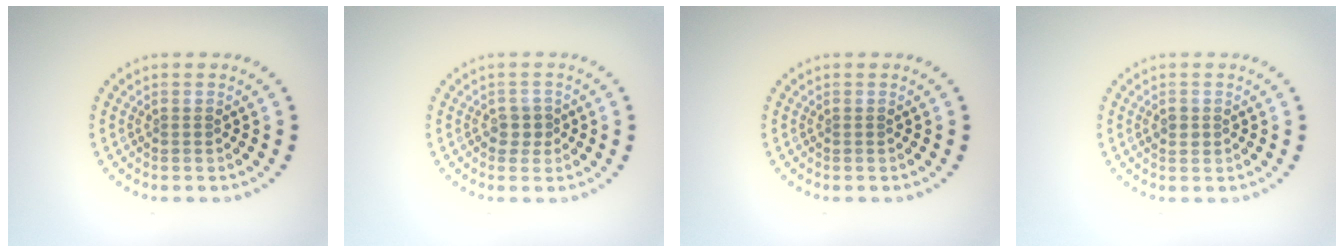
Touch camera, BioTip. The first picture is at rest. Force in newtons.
{"total": 1.3, "press": 1.1, "slide": 0.7}
{"total": 0.0}
{"total": 1.1, "press": 1.1, "slide": 0.2}